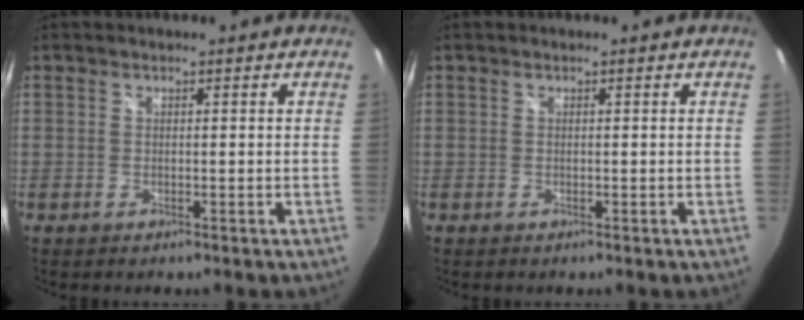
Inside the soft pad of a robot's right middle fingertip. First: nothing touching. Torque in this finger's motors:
{"motor_torque": [-0.09, 0.06, 0.00, 0.00]}